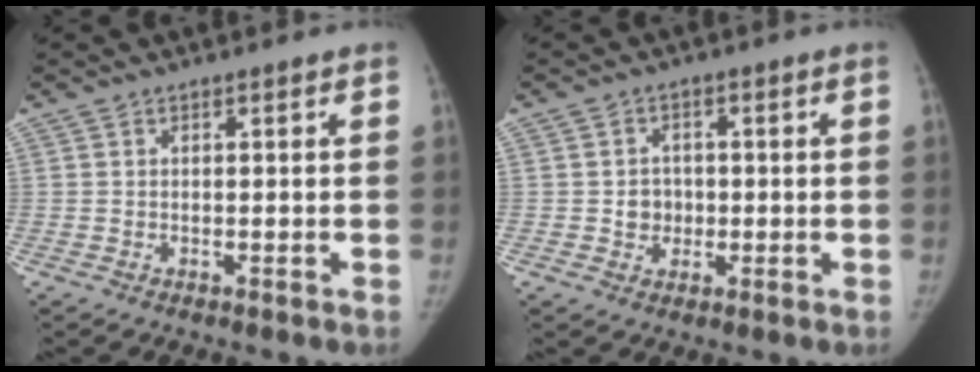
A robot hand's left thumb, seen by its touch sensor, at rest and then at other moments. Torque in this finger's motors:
{"motor_torque": [-0.05, 0.05, 0.50, -0.23, 0.07]}